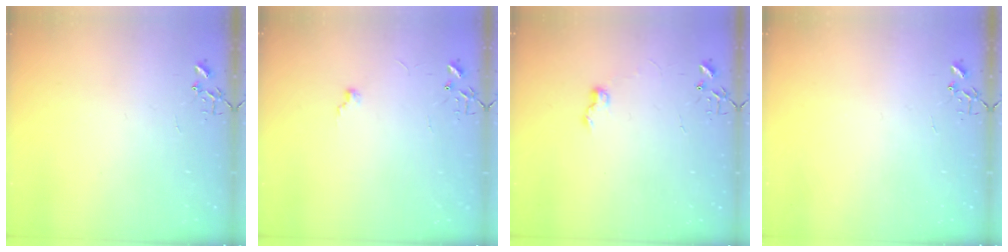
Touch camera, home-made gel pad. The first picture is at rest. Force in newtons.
{"total": 4.1, "press": 4.1, "slide": 0.5}
{"total": 6.2, "press": 6.1, "slide": 0.7}
{"total": 0.0}